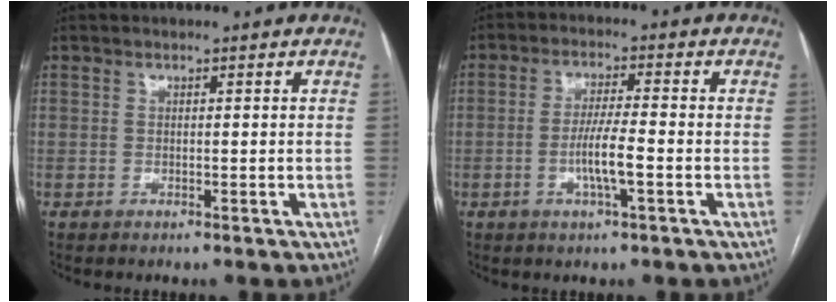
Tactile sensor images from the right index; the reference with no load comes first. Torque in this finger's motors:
{"motor_torque": [0.85, -0.41, 0.57, 0.07]}